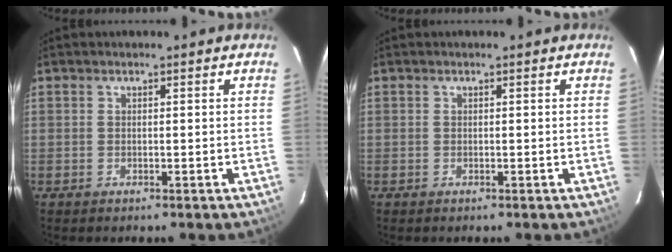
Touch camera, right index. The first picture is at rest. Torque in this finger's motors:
{"motor_torque": [0.00, 0.00, 0.00, 0.00]}